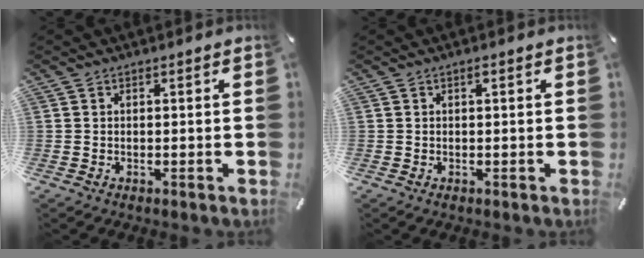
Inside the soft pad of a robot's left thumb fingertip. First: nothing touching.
{"total": 0.8, "force": [0.1, 0.3, 0.7], "torque": [-0.014, 0.002, 0.002]}